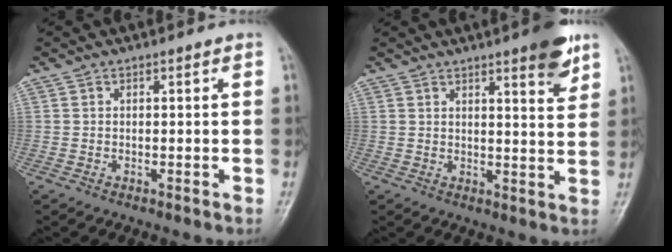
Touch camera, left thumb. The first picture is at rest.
{"total": 7.2, "force": [4.4, 1.5, 5.4], "torque": [-0.057, -0.025, 0.057]}